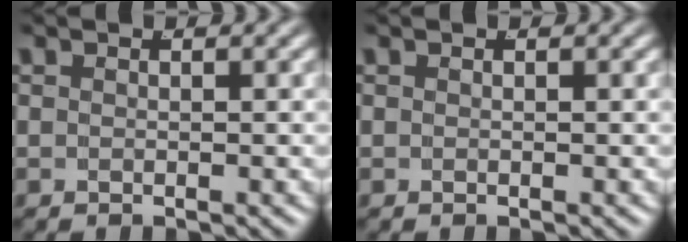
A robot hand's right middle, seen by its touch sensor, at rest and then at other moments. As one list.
[{"total": 0.0}]